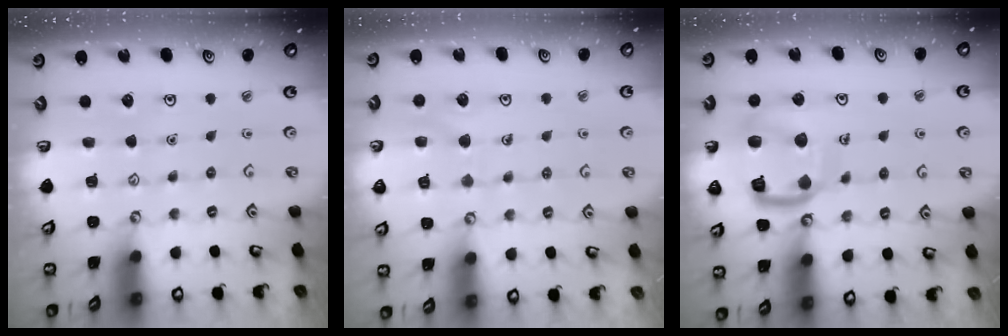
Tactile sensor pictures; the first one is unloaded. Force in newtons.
{"total": 7.0, "press": 7.0, "slide": 0.4}
{"total": 14.6, "press": 14.5, "slide": 1.6}